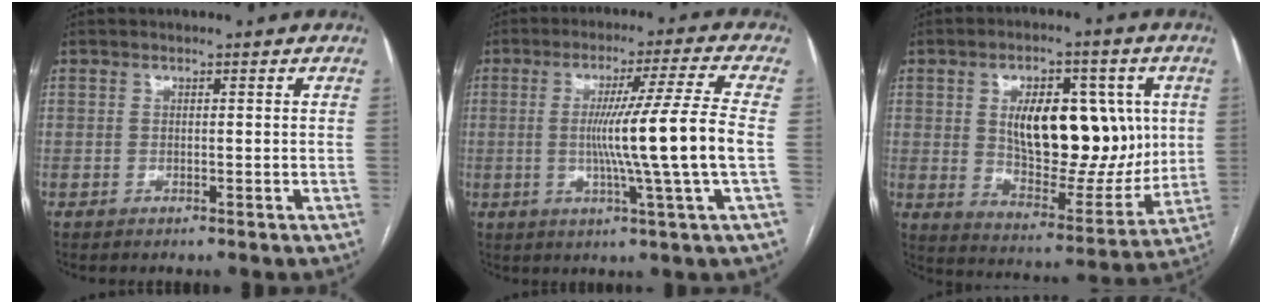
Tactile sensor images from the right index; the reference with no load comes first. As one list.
[{"total": 12.6, "force": [-1.1, -2.8, 12.2], "torque": [-0.205, -0.012, -0.015]}, {"total": 18.3, "force": [3.6, 8.9, 15.6], "torque": [-0.238, 0.001, 0.066]}]